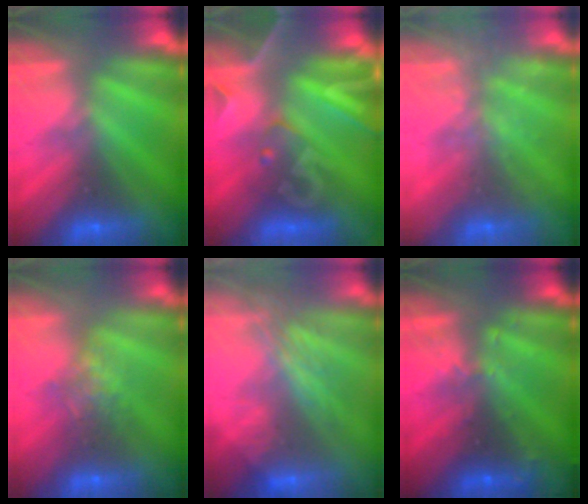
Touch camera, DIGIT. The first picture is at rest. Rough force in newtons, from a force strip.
{"total": 7.3}
{"total": 1.7}
{"total": 3.8}
{"total": 2.8}
{"total": 2.9}